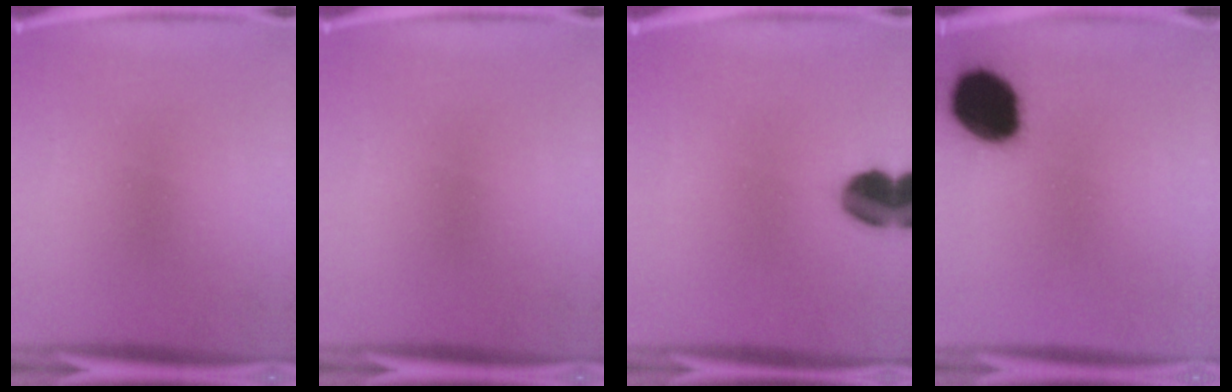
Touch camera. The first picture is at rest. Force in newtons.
{"total": 0.0}
{"total": 9.8}
{"total": 17.9}